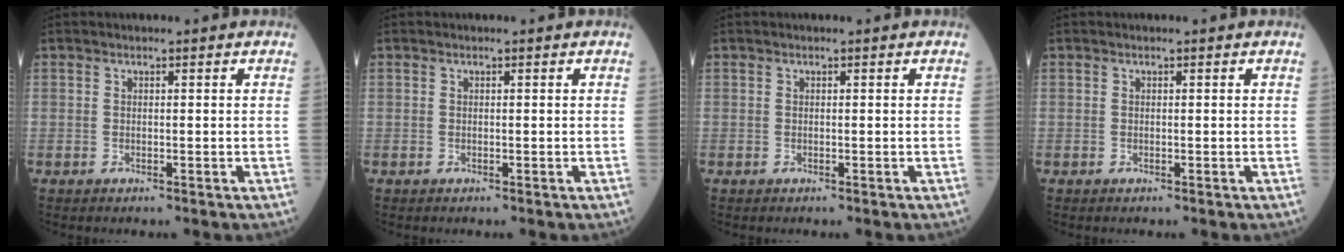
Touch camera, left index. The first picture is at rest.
{"total": 0.0}
{"total": 0.0}
{"total": 0.0}